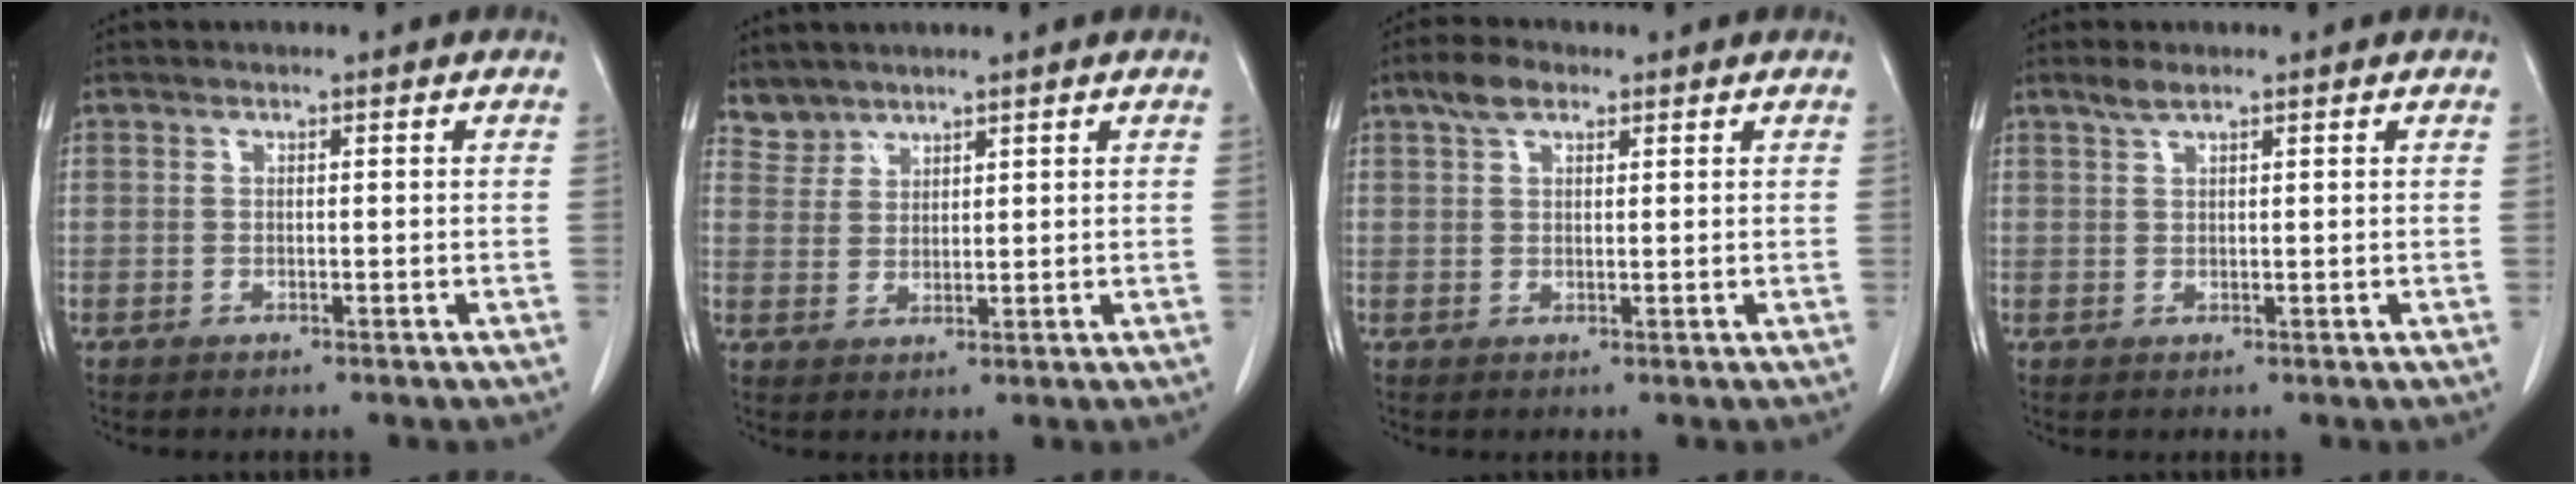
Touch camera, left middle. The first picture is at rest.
{"total": 3.0, "force": [2.7, 1.1, -0.5], "torque": [0.015, 0.007, 0.055]}
{"total": 3.7, "force": [2.3, 1.7, 2.3], "torque": [-0.050, 0.013, 0.044]}
{"total": 1.7, "force": [1.3, 0.2, 1.0], "torque": [-0.026, 0.005, 0.029]}